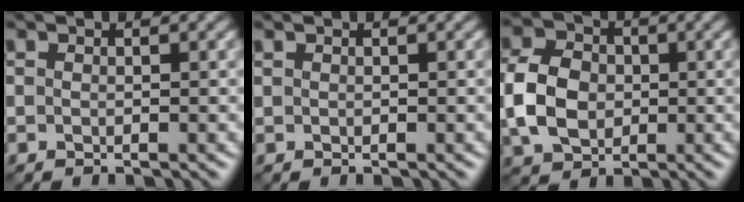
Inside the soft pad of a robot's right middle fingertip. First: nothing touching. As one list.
[{"total": 0.0}, {"total": 6.3, "force": [-0.3, 4.9, 4.0], "torque": [-0.095, 0.009, -0.015]}]